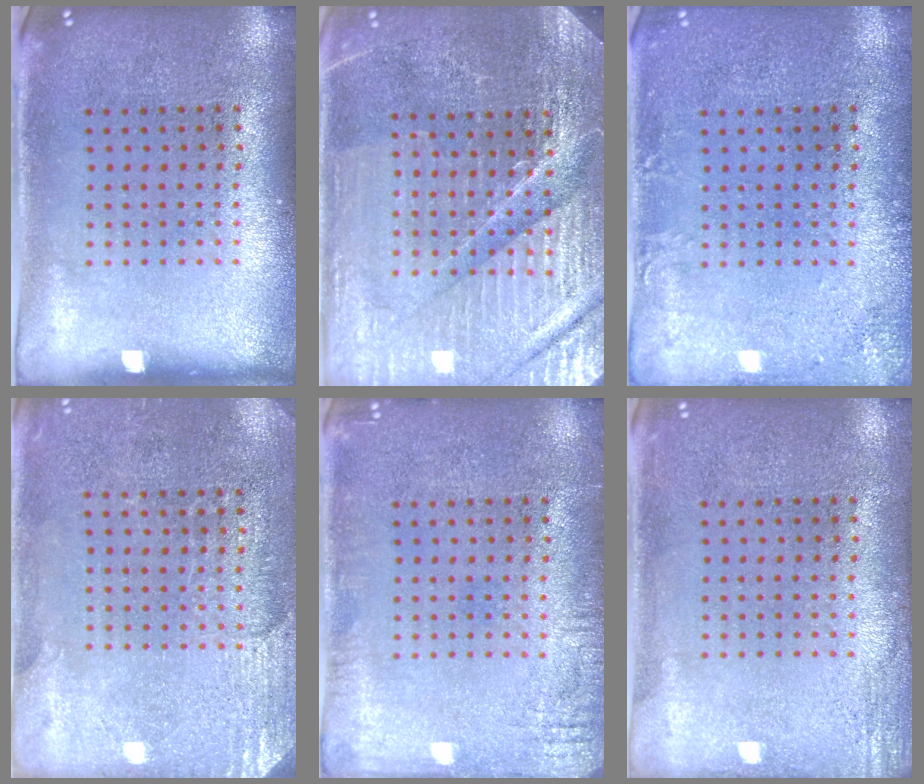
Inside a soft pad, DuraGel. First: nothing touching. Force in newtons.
{"total": 4.8, "press": 4.6, "slide": 1.5}
{"total": 1.7, "press": 1.7, "slide": 0.3}
{"total": 2.7, "press": 2.5, "slide": 1.1}
{"total": 1.8, "press": 1.8, "slide": 0.1}
{"total": 1.8, "press": 1.8, "slide": 0.2}